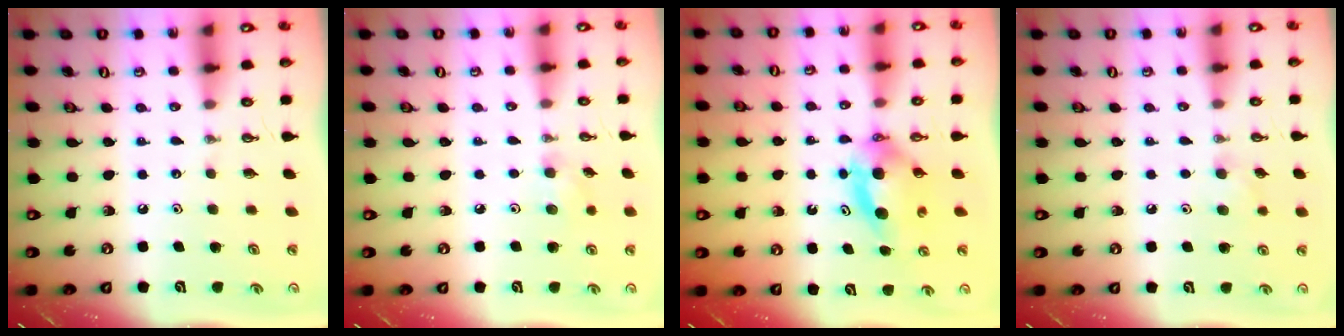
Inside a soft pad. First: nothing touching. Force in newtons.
{"total": 5.5, "press": 5.4, "slide": 1.5}
{"total": 5.8, "press": 5.6, "slide": 1.5}
{"total": 7.4, "press": 6.9, "slide": 2.8}